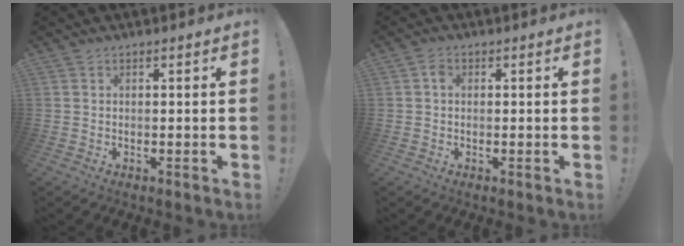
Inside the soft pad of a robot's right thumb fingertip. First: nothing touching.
{"total": 1.8, "force": [0.2, 1.4, 1.1], "torque": [-0.018, 0.004, 0.002]}